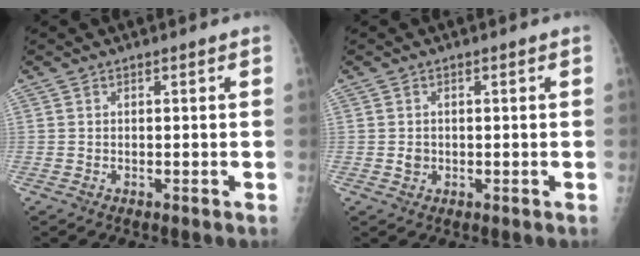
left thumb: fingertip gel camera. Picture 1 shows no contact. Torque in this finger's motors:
{"motor_torque": [0.14, 0.31, 0.34, 0.34, -0.03]}